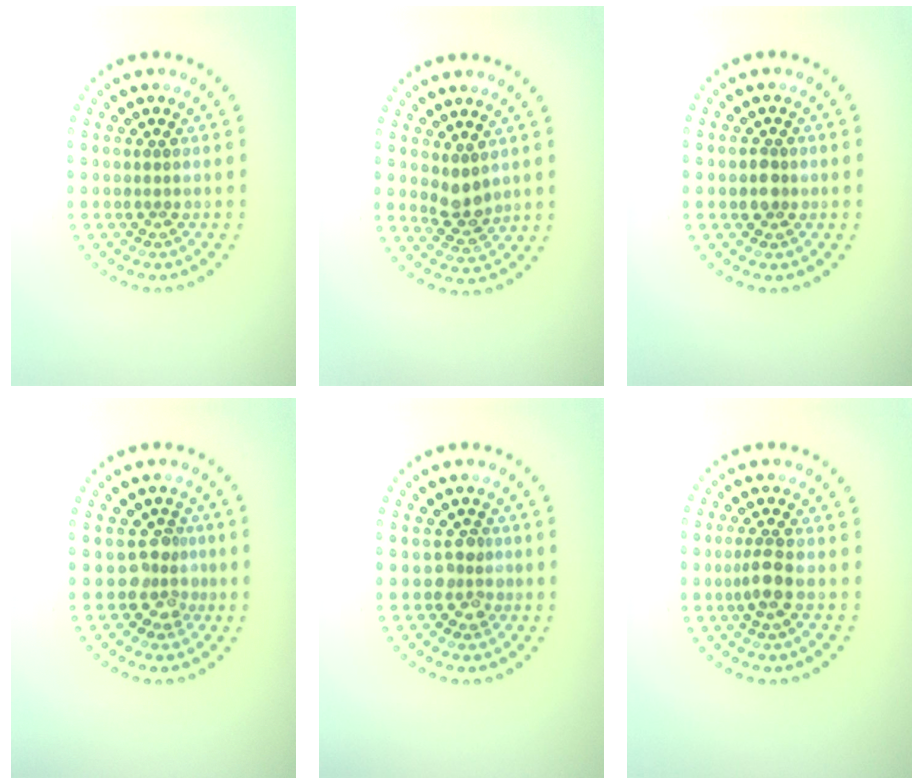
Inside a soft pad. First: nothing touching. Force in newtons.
{"total": 2.7, "press": 2.4, "slide": 1.1}
{"total": 1.6, "press": 1.5, "slide": 0.5}
{"total": 2.4, "press": 1.9, "slide": 1.4}
{"total": 1.7, "press": 1.5, "slide": 0.9}
{"total": 2.1, "press": 1.9, "slide": 1.0}